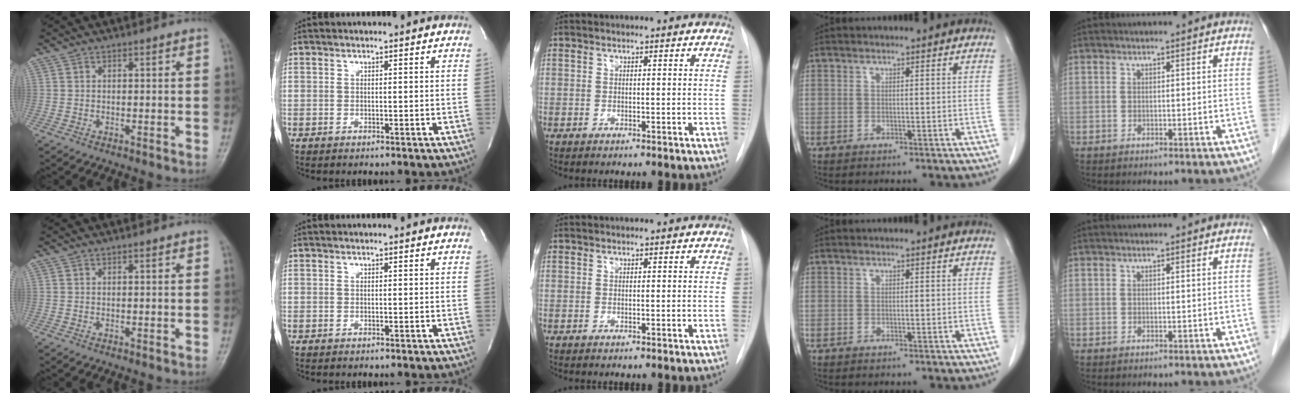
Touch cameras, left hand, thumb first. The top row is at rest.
{}